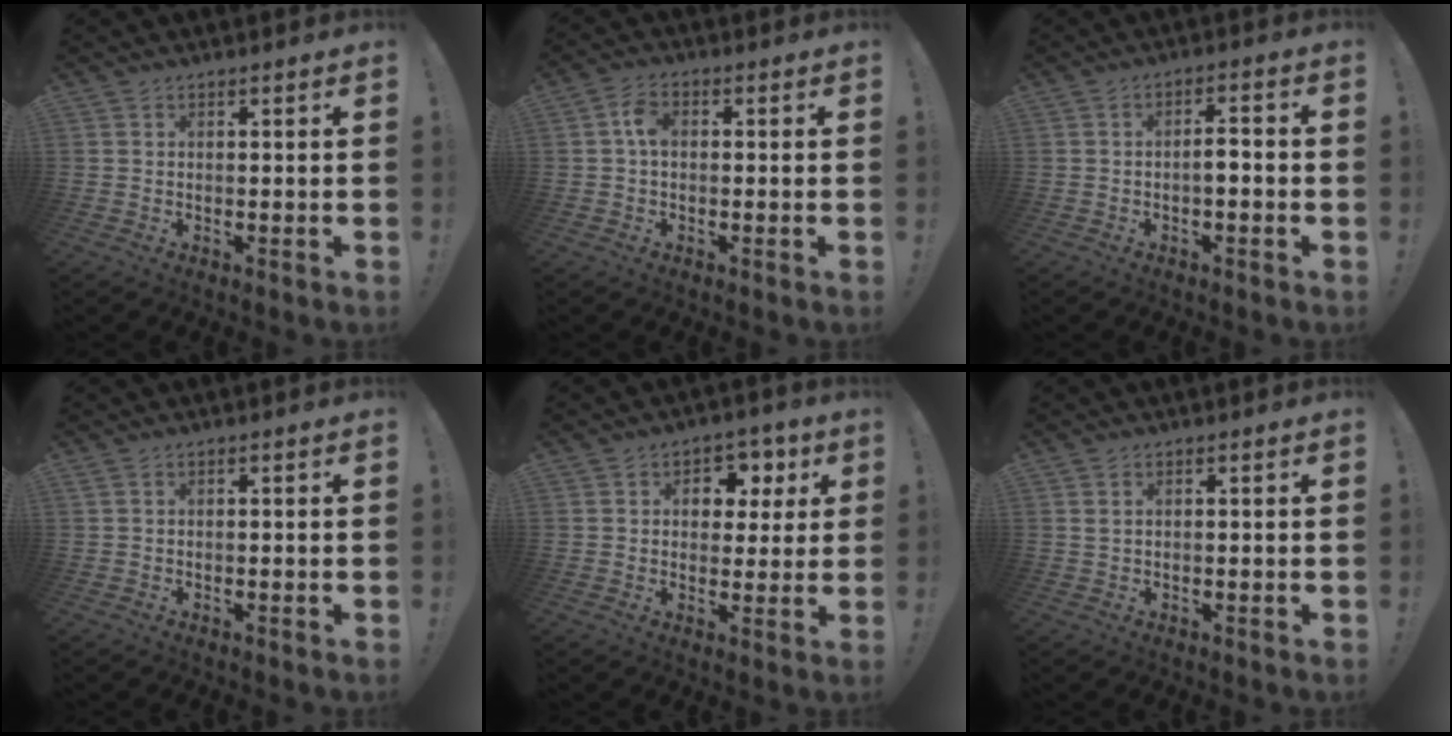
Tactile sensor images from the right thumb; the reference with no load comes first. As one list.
[{"total": 4.5, "force": [0.4, 2.6, 3.6], "torque": [-0.060, 0.011, 0.006]}, {"total": 3.7, "force": [-1.4, 1.0, 3.3], "torque": [-0.057, 0.006, -0.025]}, {"total": 0.6, "force": [-0.2, 0.3, 0.5], "torque": [-0.010, 0.001, -0.004]}, {"total": 7.7, "force": [2.6, 6.5, 3.2], "torque": [-0.025, -0.016, 0.048]}, {"total": 1.2, "force": [0.9, 0.5, 0.7], "torque": [-0.015, 0.003, 0.016]}]